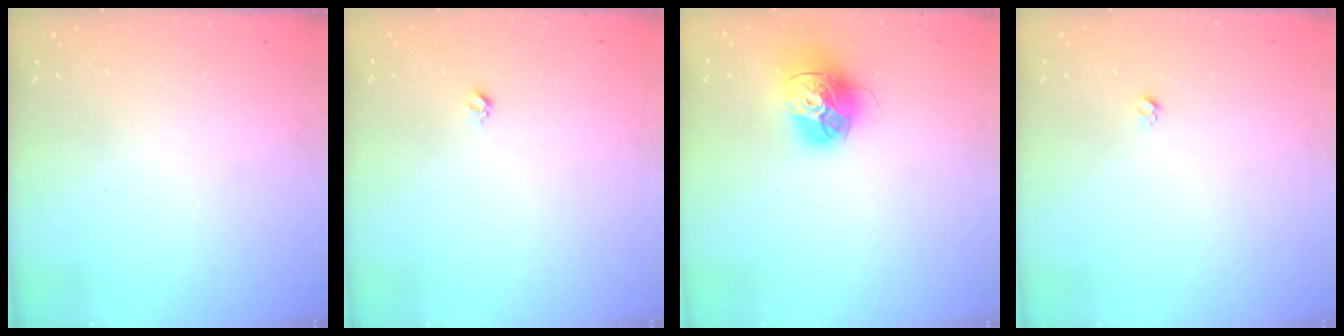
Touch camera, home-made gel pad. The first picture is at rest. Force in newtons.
{"total": 3.0, "press": 2.9, "slide": 0.4}
{"total": 14.9, "press": 14.9, "slide": 1.6}
{"total": 2.7, "press": 2.7, "slide": 0.3}